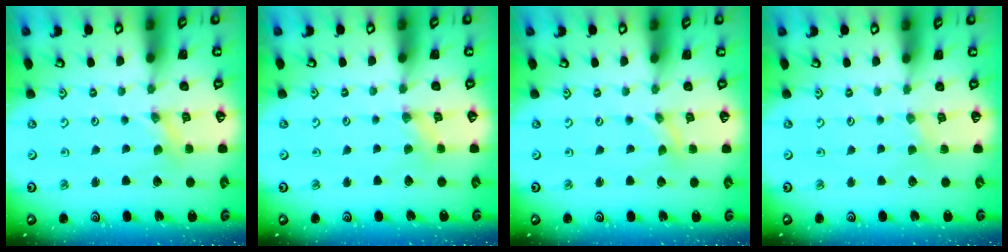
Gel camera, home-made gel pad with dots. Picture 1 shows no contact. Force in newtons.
{"total": 2.0, "press": 2.0, "slide": 0.3}
{"total": 0.0}
{"total": 0.9, "press": 0.9, "slide": 0.2}